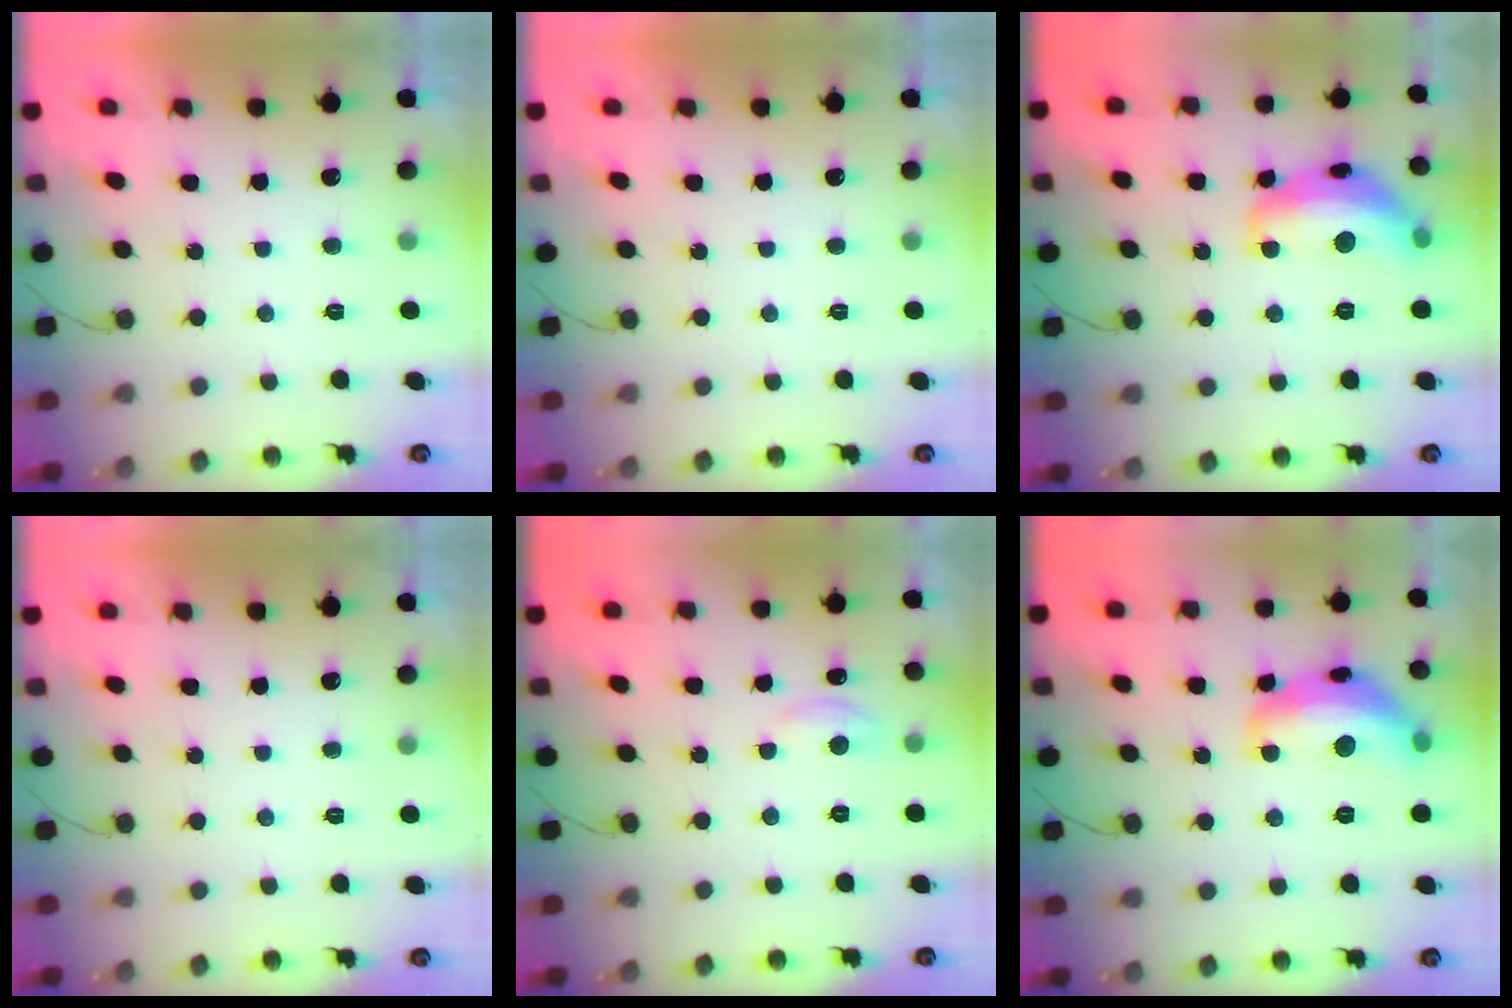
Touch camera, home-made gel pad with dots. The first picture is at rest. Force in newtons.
{"total": 0.0}
{"total": 15.7, "press": 15.6, "slide": 0.9}
{"total": 0.0}
{"total": 3.6, "press": 3.5, "slide": 0.4}
{"total": 15.7, "press": 15.6, "slide": 0.9}